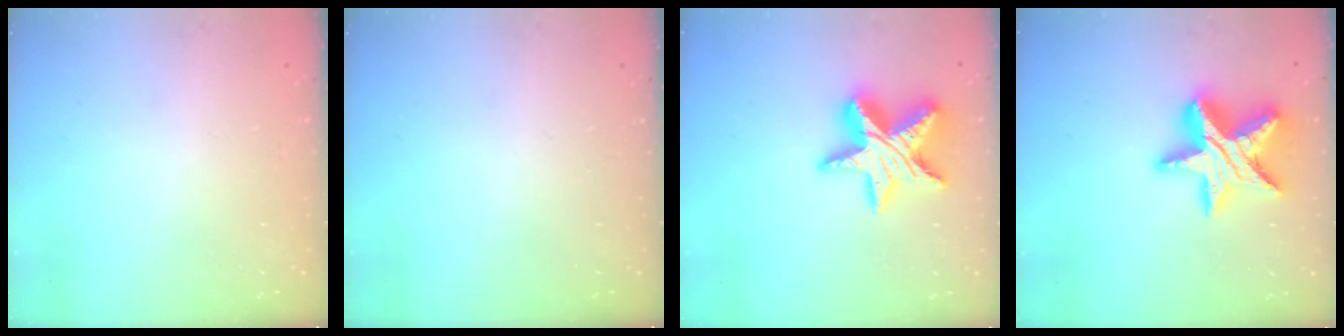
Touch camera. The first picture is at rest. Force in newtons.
{"total": 0.0}
{"total": 17.0, "press": 16.9, "slide": 1.2}
{"total": 19.0, "press": 18.9, "slide": 1.5}